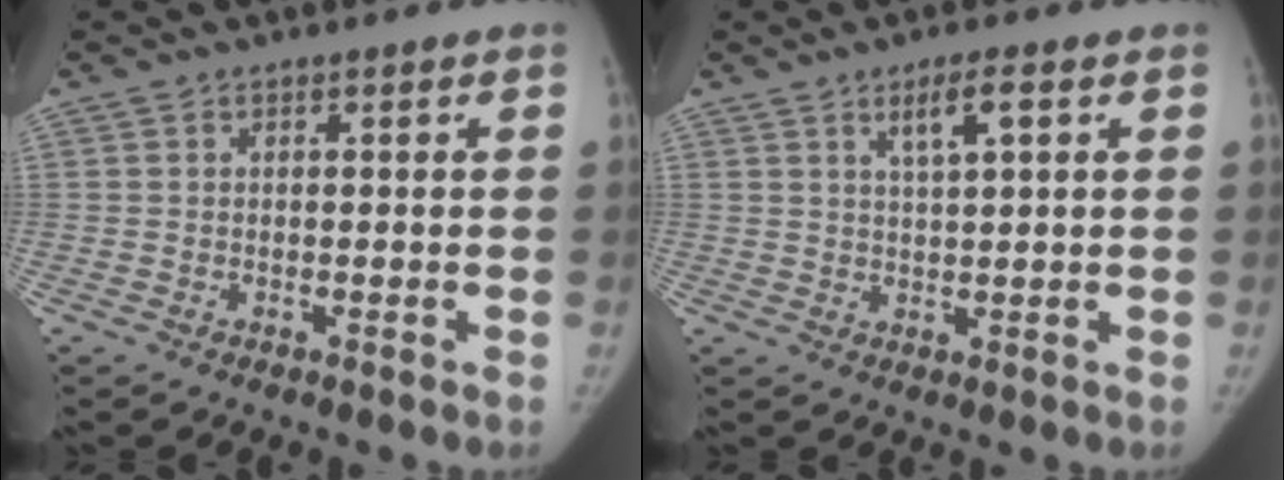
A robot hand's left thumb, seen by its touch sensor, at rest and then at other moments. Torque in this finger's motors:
{"motor_torque": [-0.19, -0.01, 0.70, -0.15, 0.12]}